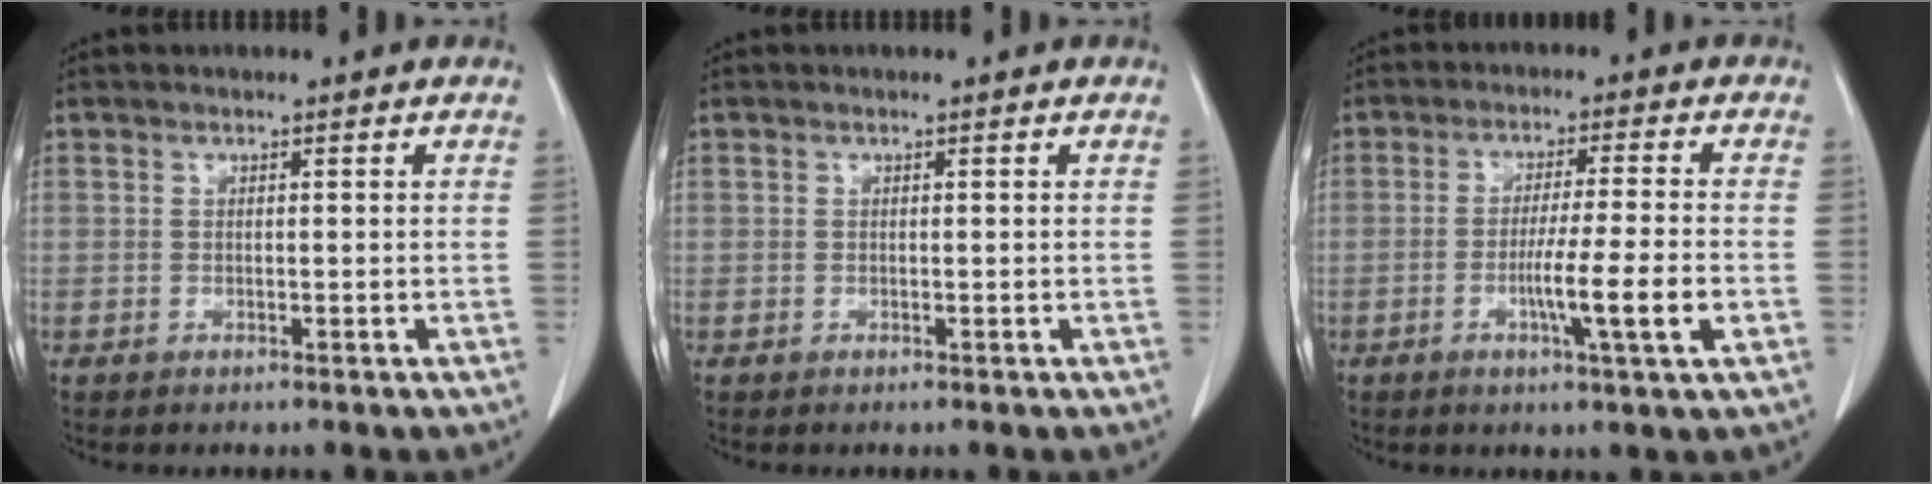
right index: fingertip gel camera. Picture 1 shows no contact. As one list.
[{"total": 0.0}, {"total": 8.2, "force": [-2.4, -0.8, 7.8], "torque": [-0.129, -0.016, -0.042]}]